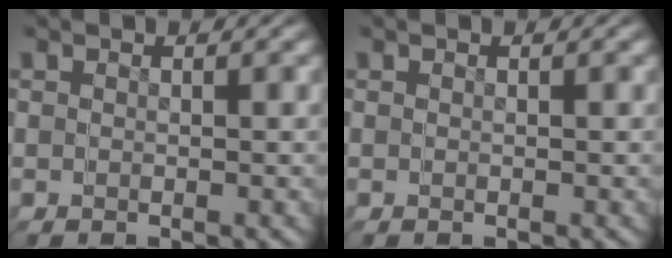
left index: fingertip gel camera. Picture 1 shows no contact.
{"total": 0.0}